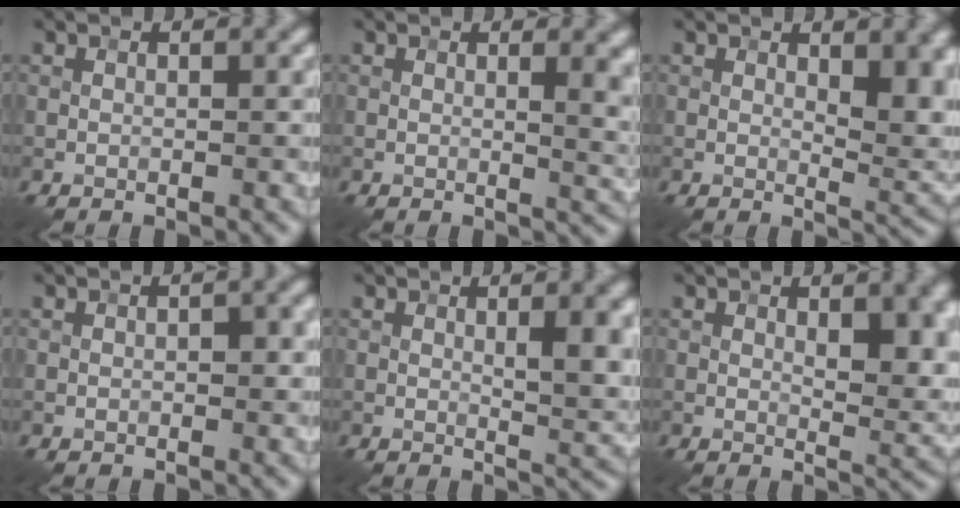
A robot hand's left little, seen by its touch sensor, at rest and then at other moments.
{"total": 4.7, "force": [0.9, 1.8, 4.2], "torque": [-0.030, 0.004, 0.013]}
{"total": 5.8, "force": [1.3, 2.3, 5.2], "torque": [-0.065, -0.003, 0.023]}
{"total": 1.4, "force": [0.0, 0.7, 1.3], "torque": [-0.016, 0.002, -0.001]}
{"total": 4.9, "force": [1.0, 1.1, 4.6], "torque": [-0.062, 0.000, 0.016]}
{"total": 5.9, "force": [1.4, 2.4, 5.2], "torque": [-0.066, -0.003, 0.027]}